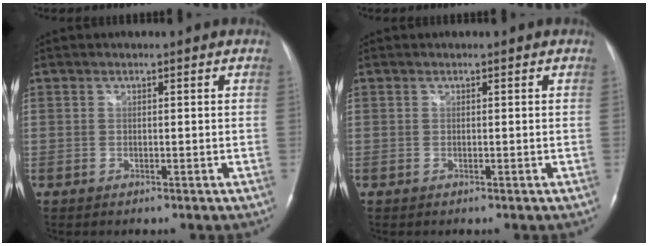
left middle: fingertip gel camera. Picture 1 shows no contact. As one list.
[{"total": 0.0}]